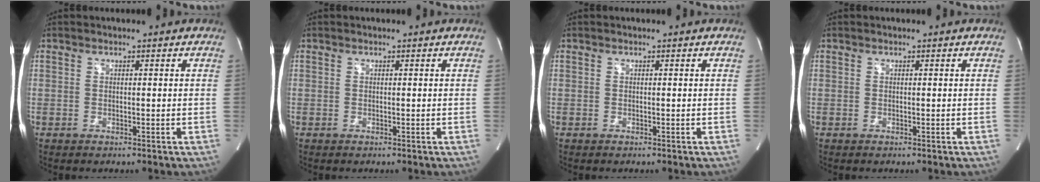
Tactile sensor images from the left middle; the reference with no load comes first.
{"total": 0.0}
{"total": 0.0}
{"total": 0.0}